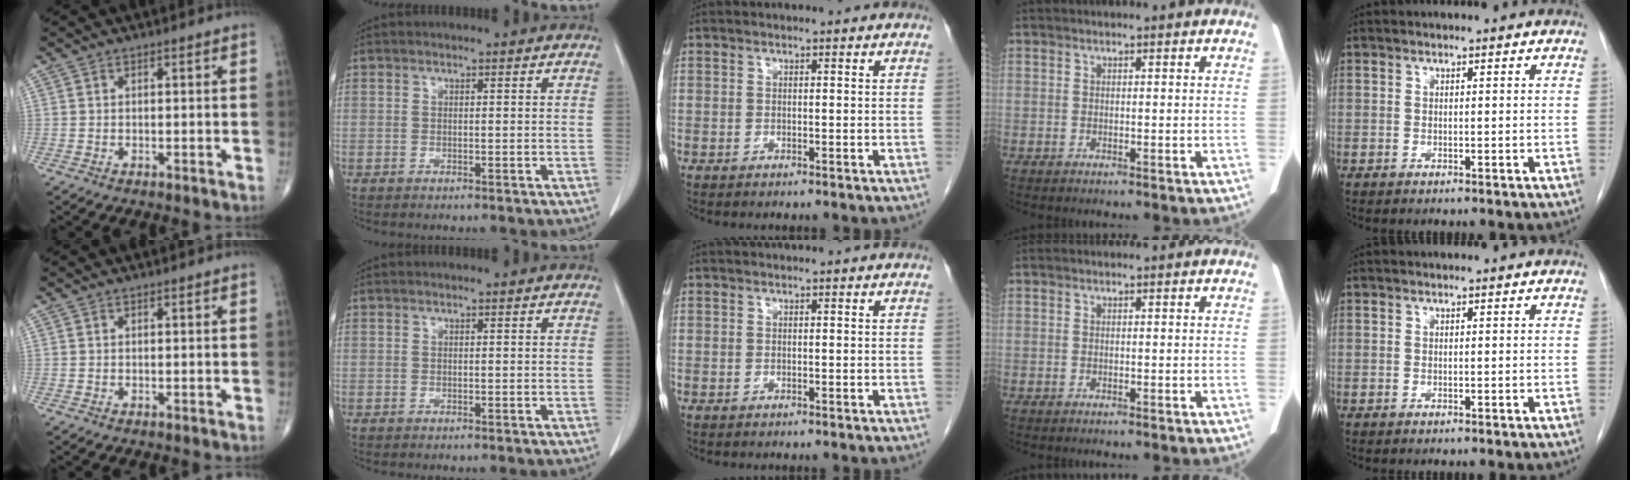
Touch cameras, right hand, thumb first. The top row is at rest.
{}